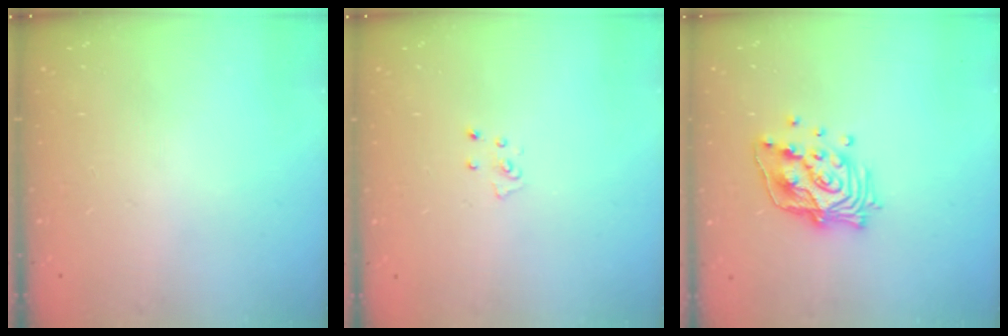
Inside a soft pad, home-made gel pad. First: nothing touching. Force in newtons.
{"total": 3.7, "press": 3.7, "slide": 0.3}
{"total": 14.7, "press": 14.6, "slide": 1.3}